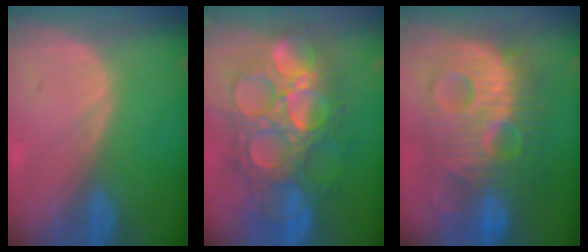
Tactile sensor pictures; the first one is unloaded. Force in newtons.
{"total": 13.5, "press": 13.4, "slide": 1.6}
{"total": 13.7, "press": 13.6, "slide": 1.1}